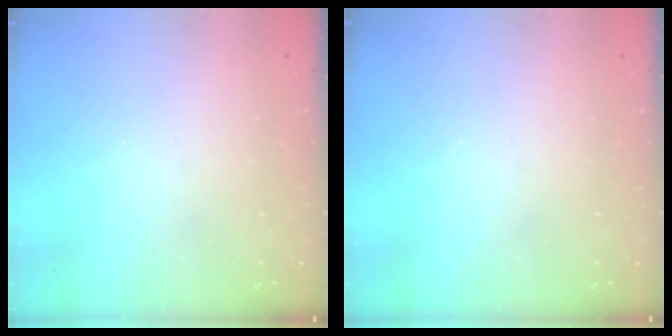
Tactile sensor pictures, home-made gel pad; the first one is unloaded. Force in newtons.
{"total": 0.0}